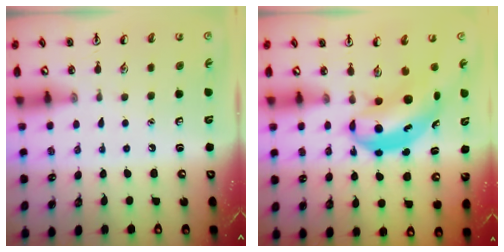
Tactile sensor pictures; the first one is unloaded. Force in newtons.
{"total": 6.3, "press": 6.0, "slide": 1.8}